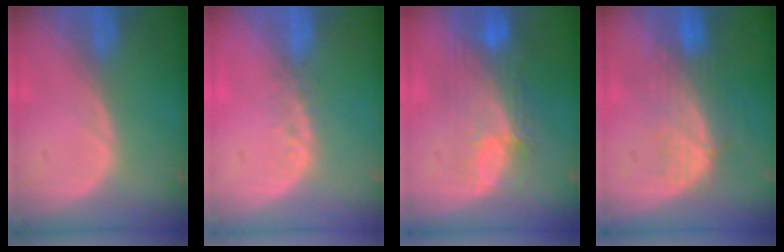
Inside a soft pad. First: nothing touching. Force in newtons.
{"total": 2.1, "press": 1.8, "slide": 1.1}
{"total": 9.7, "press": 8.4, "slide": 5.0}
{"total": 7.6, "press": 6.9, "slide": 3.1}